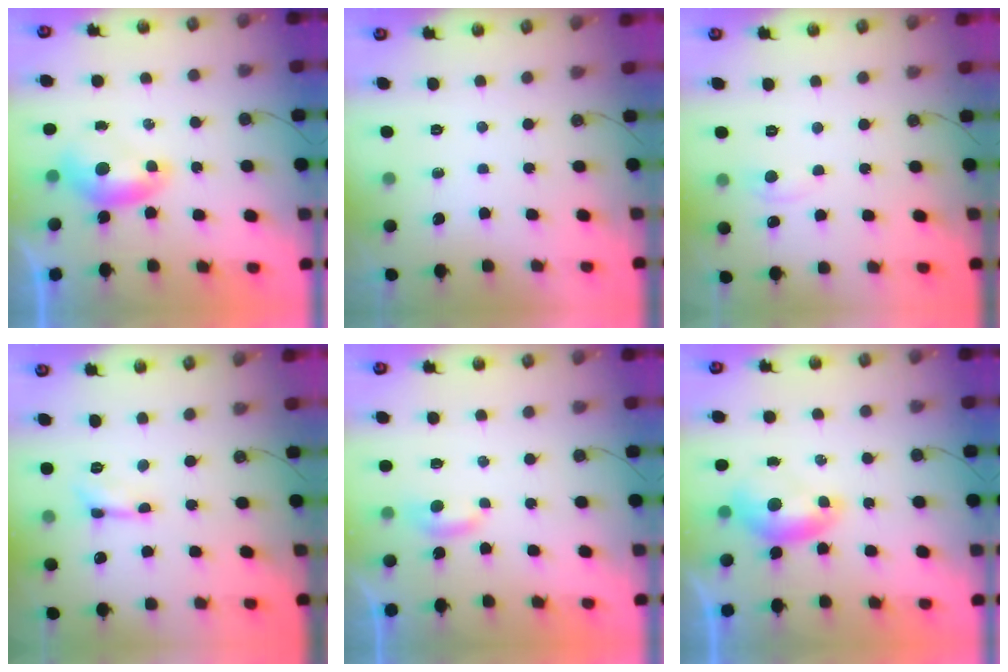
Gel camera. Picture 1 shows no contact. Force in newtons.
{"total": 0.0}
{"total": 1.3, "press": 1.3, "slide": 0.4}
{"total": 1.1, "press": 1.1, "slide": 0.3}
{"total": 2.7, "press": 2.7, "slide": 0.4}
{"total": 0.0}